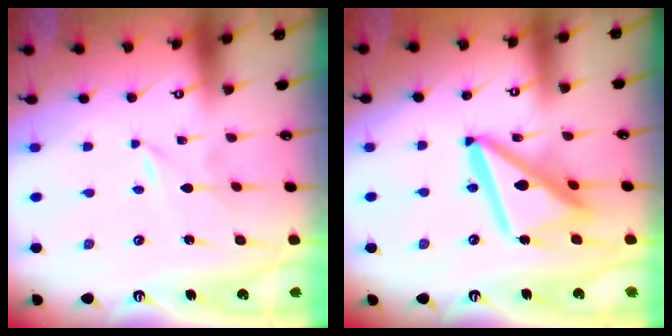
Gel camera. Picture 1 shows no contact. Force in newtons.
{"total": 16.8, "press": 16.7, "slide": 1.8}